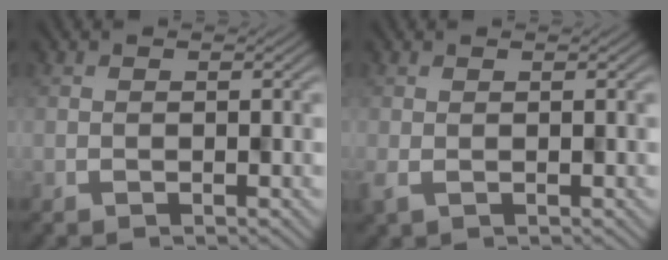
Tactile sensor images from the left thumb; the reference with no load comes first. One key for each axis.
{"total": 1.6, "fx": -0.1, "fy": 0.5, "fz": 1.5, "tx": -0.037, "ty": 0.000, "tz": -0.001}